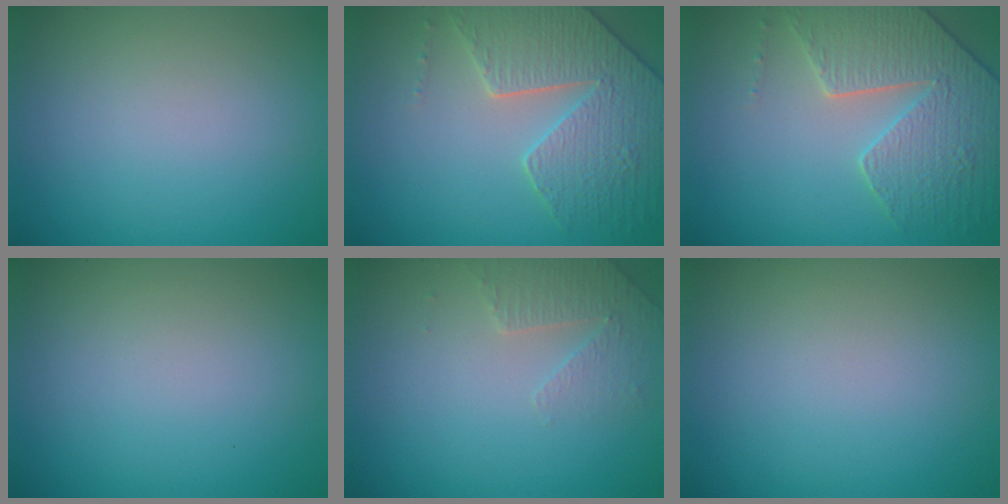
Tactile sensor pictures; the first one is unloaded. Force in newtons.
{"total": 5.3, "press": 5.0, "slide": 1.8}
{"total": 5.3, "press": 5.0, "slide": 1.8}
{"total": 0.0}
{"total": 2.3, "press": 2.2, "slide": 0.6}
{"total": 0.0}